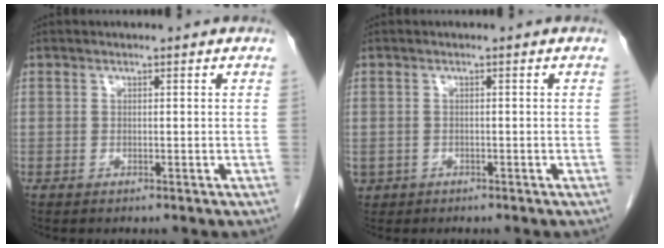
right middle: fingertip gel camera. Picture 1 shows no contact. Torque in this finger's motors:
{"motor_torque": [0.93, -0.86, 0.50, 0.07]}